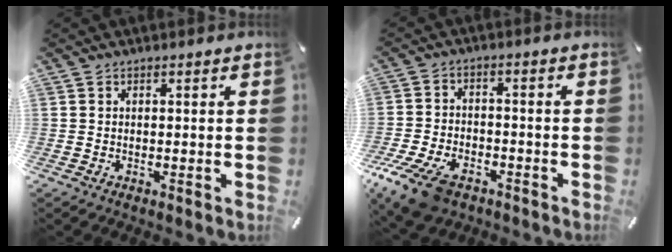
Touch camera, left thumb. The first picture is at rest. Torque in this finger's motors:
{"motor_torque": [0.06, 2.26, 0.43, 0.29, 0.20]}